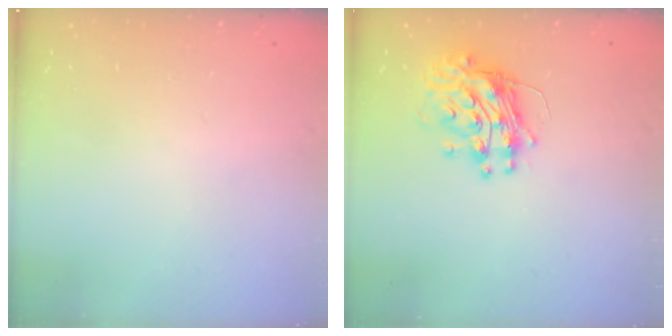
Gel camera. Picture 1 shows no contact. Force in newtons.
{"total": 12.0, "press": 11.9, "slide": 1.2}